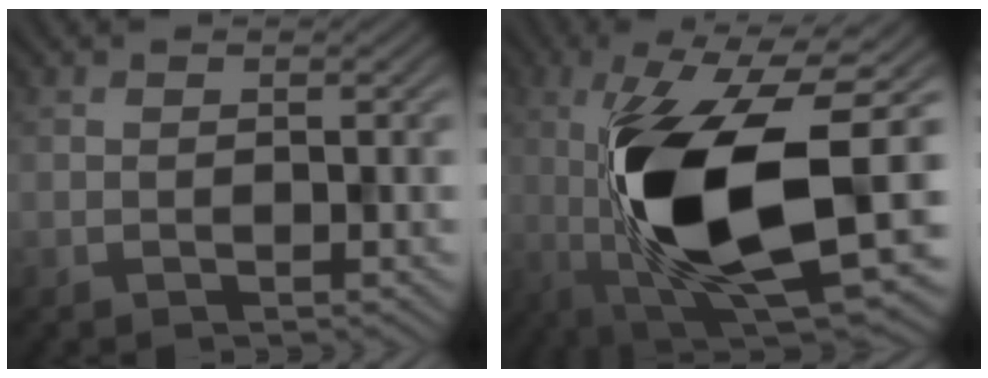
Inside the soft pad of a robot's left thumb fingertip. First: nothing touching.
{"total": 17.5, "force": [-2.4, 6.9, 15.9], "torque": [-0.290, 0.004, -0.047]}